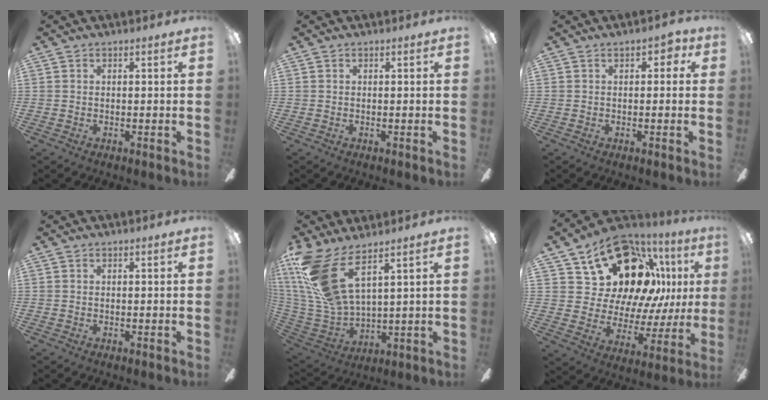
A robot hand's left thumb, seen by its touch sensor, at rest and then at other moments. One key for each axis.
{"total": 0.0}
{"total": 2.0, "fx": 0.5, "fy": 1.5, "fz": 1.3, "tx": -0.017, "ty": 0.004, "tz": 0.007}
{"total": 0.0}
{"total": 18.6, "fx": 10.1, "fy": 7.3, "fz": 13.8, "tx": -0.318, "ty": -0.054, "tz": 0.177}
{"total": 22.1, "fx": 13.1, "fy": 13.7, "fz": 11.3, "tx": -0.179, "ty": -0.081, "tz": 0.259}